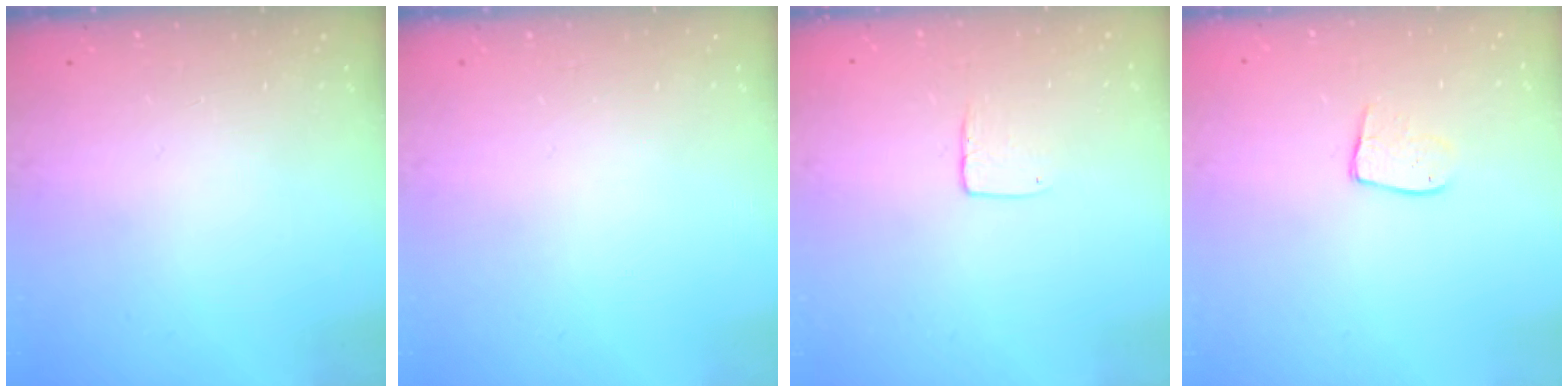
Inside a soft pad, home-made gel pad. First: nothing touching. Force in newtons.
{"total": 0.0}
{"total": 4.3, "press": 4.3, "slide": 0.4}
{"total": 7.9, "press": 7.9, "slide": 0.4}